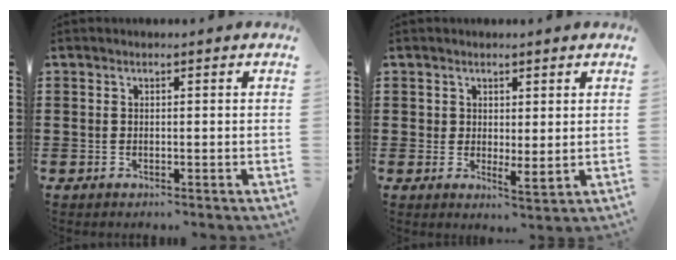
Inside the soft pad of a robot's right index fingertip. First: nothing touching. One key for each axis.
{"total": 1.9, "fx": 1.3, "fy": 1.1, "fz": 0.9, "tx": -0.013, "ty": 0.001, "tz": 0.024}